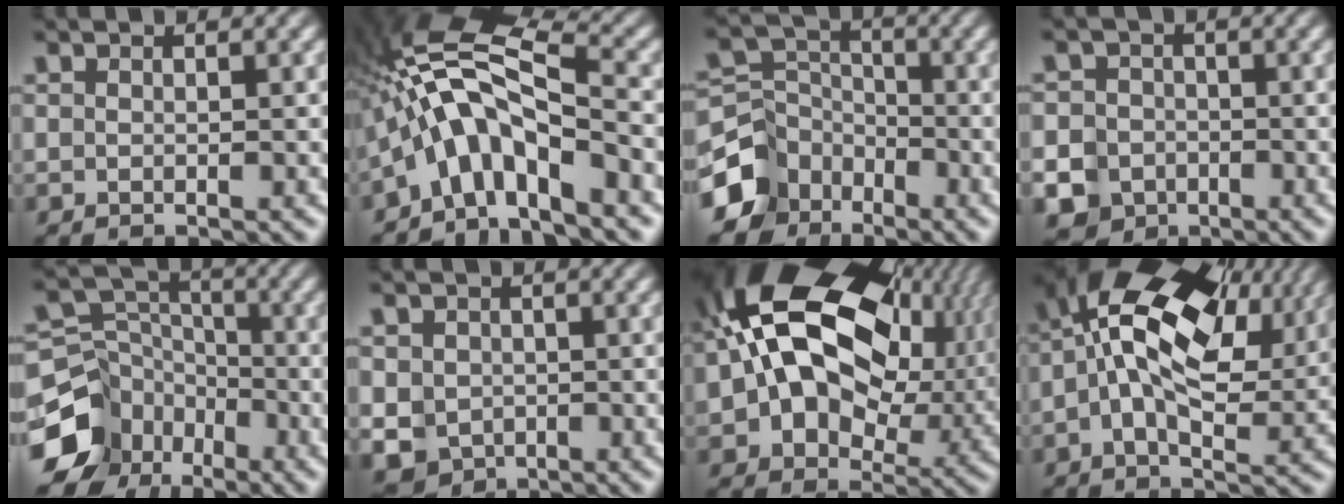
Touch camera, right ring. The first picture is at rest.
{"total": 11.8, "force": [2.1, 8.1, 8.3], "torque": [-0.180, -0.001, 0.019]}
{"total": 7.9, "force": [-2.8, 6.7, 3.3], "torque": [-0.046, -0.031, -0.045]}
{"total": 9.1, "force": [-3.6, 8.0, 2.4], "torque": [-0.038, -0.036, -0.057]}
{"total": 10.6, "force": [-3.5, 8.9, 4.5], "torque": [-0.058, -0.035, -0.057]}
{"total": 8.9, "force": [-3.0, 7.8, 3.1], "torque": [-0.065, -0.048, -0.033]}
{"total": 22.7, "force": [3.4, 15.5, 16.2], "torque": [-0.269, -0.007, 0.053]}
{"total": 18.3, "force": [4.5, 11.6, 13.5], "torque": [-0.198, 0.019, 0.047]}